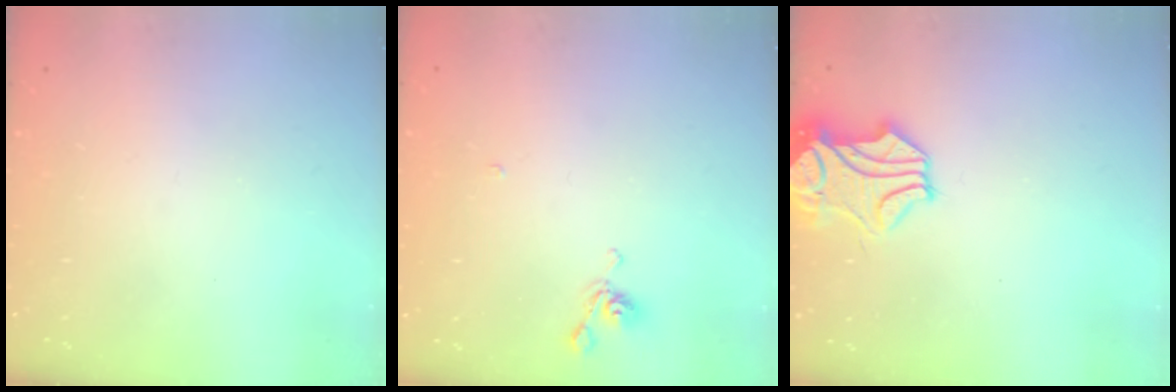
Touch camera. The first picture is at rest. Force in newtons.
{"total": 2.6, "press": 2.6, "slide": 0.2}
{"total": 1.8, "press": 0.9, "slide": 1.5}